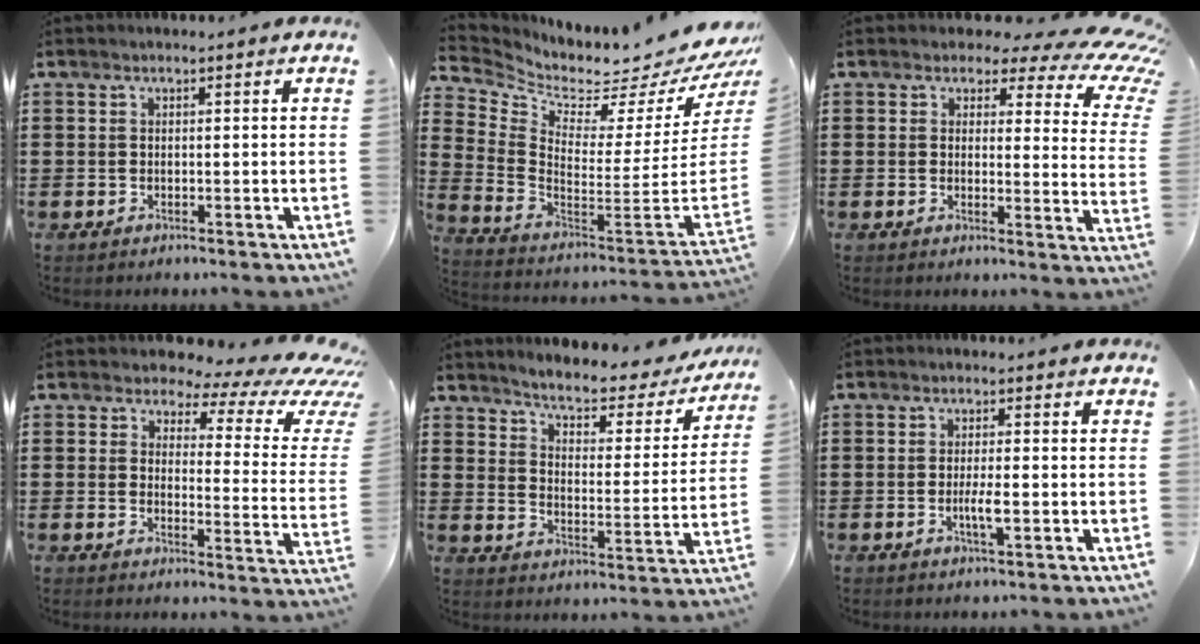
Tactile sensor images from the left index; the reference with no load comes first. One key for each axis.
{"total": 1.9, "fx": 1.3, "fy": 0.9, "fz": 1.1, "tx": -0.035, "ty": -0.056, "tz": 0.006}
{"total": 5.1, "fx": 3.5, "fy": 2.5, "fz": 2.8, "tx": -0.050, "ty": -0.019, "tz": 0.053}
{"total": 5.1, "fx": 3.5, "fy": 2.2, "fz": 3.0, "tx": -0.063, "ty": -0.024, "tz": 0.053}
{"total": 3.8, "fx": 3.5, "fy": 0.5, "fz": 1.3, "tx": -0.047, "ty": -0.028, "tz": 0.049}
{"total": 2.9, "fx": -0.7, "fy": 0.4, "fz": 2.8, "tx": -0.050, "ty": -0.001, "tz": -0.011}